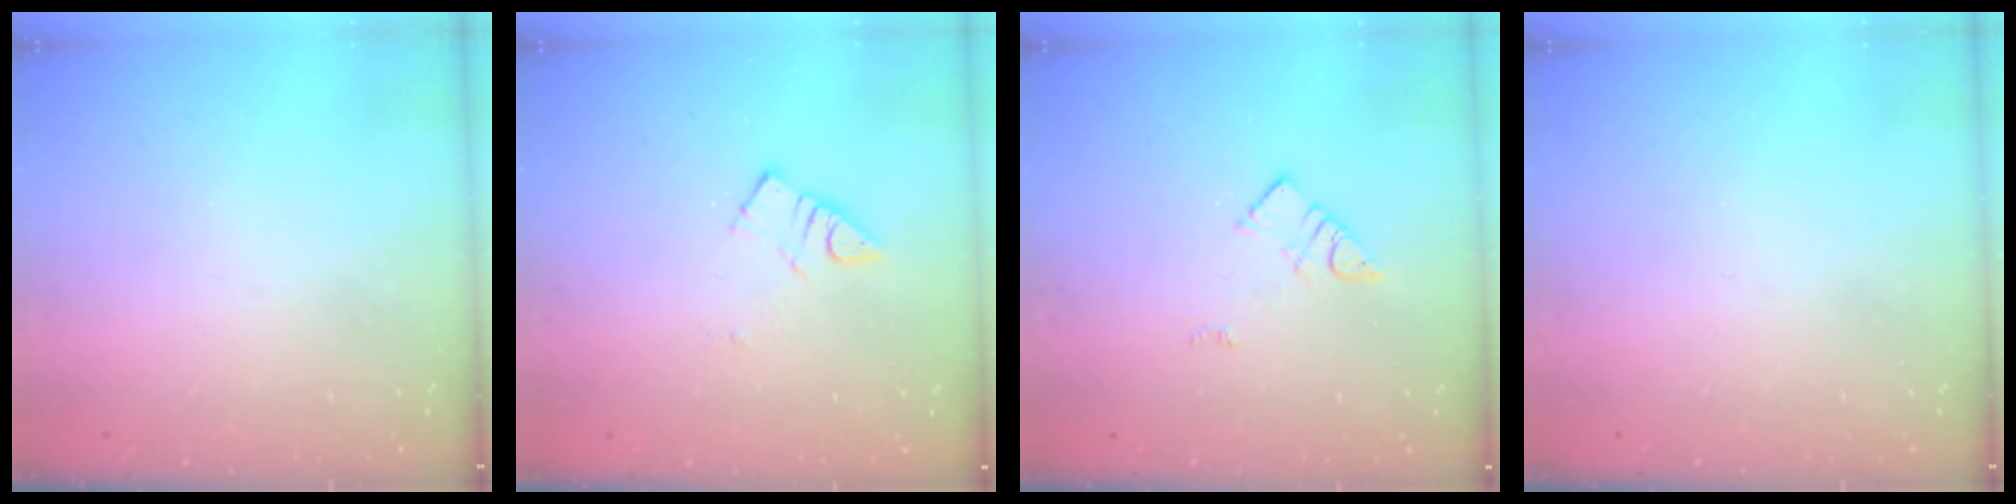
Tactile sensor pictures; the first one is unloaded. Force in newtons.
{"total": 2.8, "press": 2.7, "slide": 0.3}
{"total": 3.6, "press": 3.6, "slide": 0.4}
{"total": 0.0}